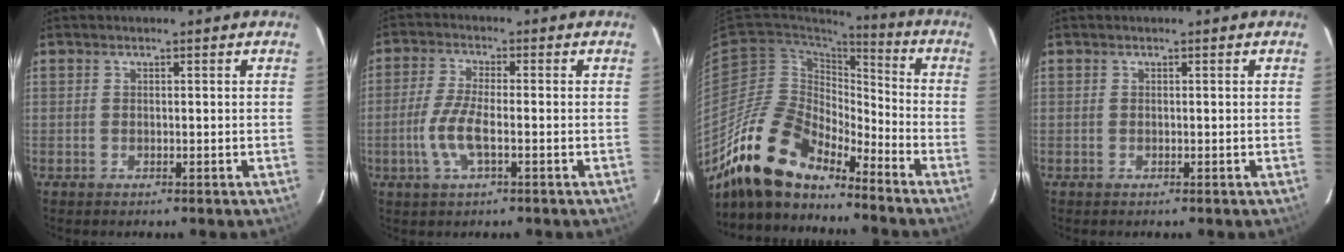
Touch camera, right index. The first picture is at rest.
{"total": 6.6, "force": [-2.0, 1.6, 6.1], "torque": [-0.132, -0.002, -0.040]}
{"total": 16.7, "force": [-13.9, 5.6, 7.2], "torque": [-0.138, -0.005, -0.263]}
{"total": 0.0}